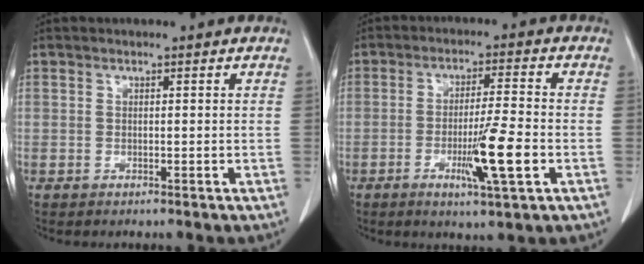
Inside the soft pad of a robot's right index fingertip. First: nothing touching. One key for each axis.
{"total": 8.8, "fx": -2.8, "fy": -0.1, "fz": 8.3, "tx": -0.141, "ty": -0.015, "tz": -0.049}